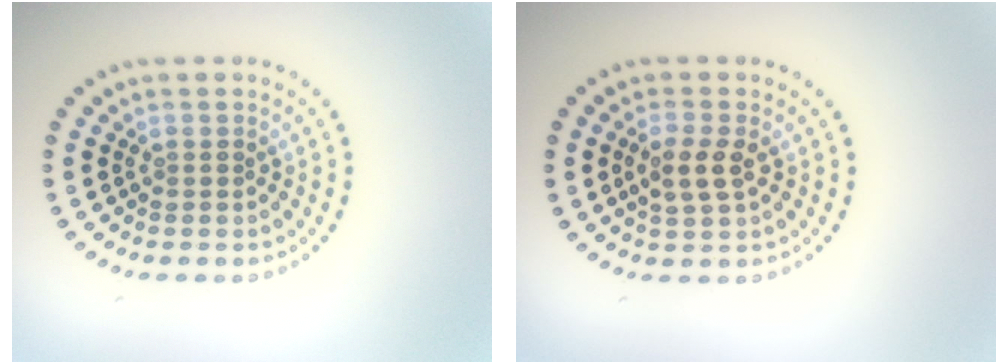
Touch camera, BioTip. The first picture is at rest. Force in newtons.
{"total": 2.6, "press": 2.5, "slide": 0.5}